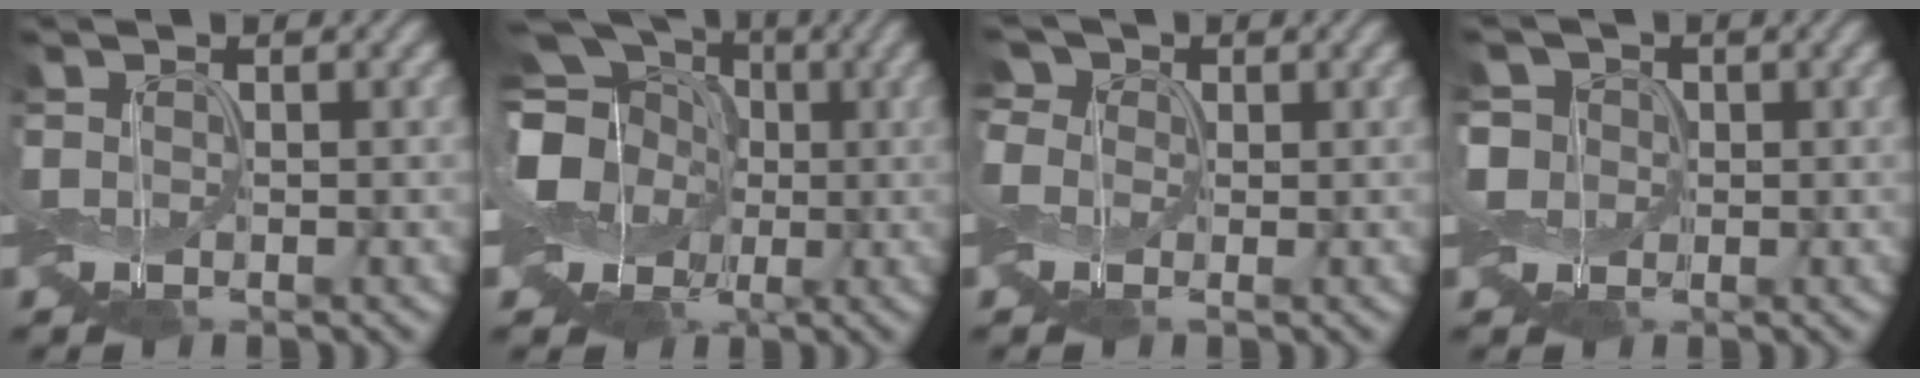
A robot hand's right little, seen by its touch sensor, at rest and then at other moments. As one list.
[{"total": 13.6, "force": [1.1, 11.7, 6.8], "torque": [-0.159, 0.017, -0.020]}, {"total": 4.1, "force": [2.2, 3.0, 1.7], "torque": [-0.058, 0.010, 0.027]}, {"total": 3.5, "force": [0.6, 3.0, 1.6], "torque": [-0.057, 0.023, -0.007]}]